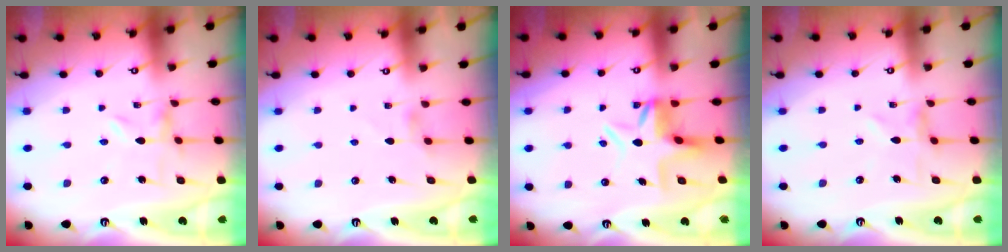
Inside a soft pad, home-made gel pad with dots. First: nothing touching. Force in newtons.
{"total": 1.3, "press": 1.3, "slide": 0.3}
{"total": 6.6, "press": 6.6, "slide": 0.6}
{"total": 4.1, "press": 4.1, "slide": 0.3}